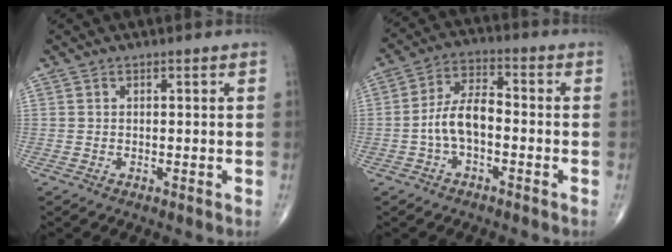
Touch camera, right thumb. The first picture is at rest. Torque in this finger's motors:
{"motor_torque": [1.23, 1.20, 1.01, -0.05, 0.09]}